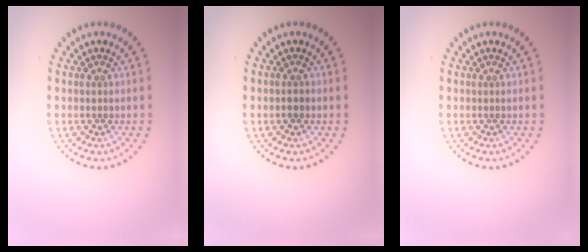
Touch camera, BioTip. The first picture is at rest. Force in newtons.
{"total": 0.8, "press": 0.8, "slide": 0.2}
{"total": 0.0}